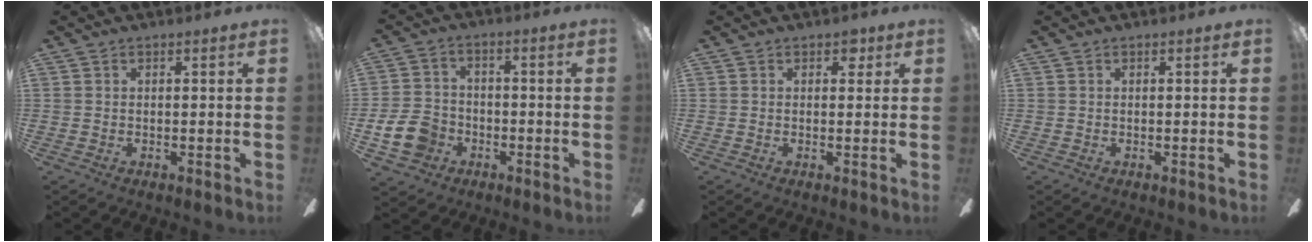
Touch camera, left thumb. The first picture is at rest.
{"total": 10.1, "force": [-3.5, 8.1, 4.9], "torque": [-0.125, 0.032, -0.064]}
{"total": 2.7, "force": [1.3, 1.8, 1.4], "torque": [-0.013, 0.002, 0.020]}
{"total": 0.0}